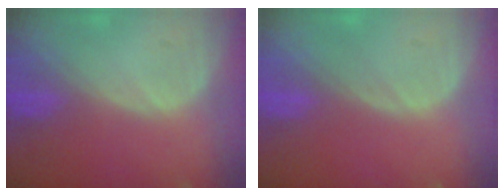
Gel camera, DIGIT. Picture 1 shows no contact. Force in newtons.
{"total": 0.0}